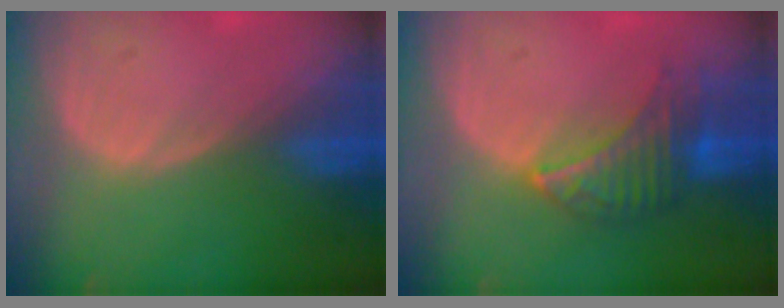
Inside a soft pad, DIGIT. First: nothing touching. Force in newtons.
{"total": 6.8, "press": 6.7, "slide": 1.4}